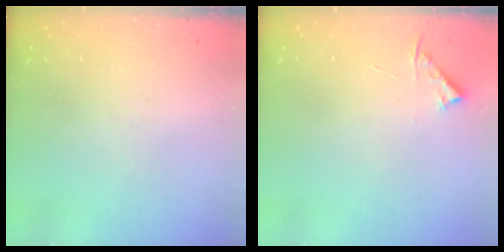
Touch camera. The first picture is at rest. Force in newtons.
{"total": 3.4, "press": 3.4, "slide": 0.4}